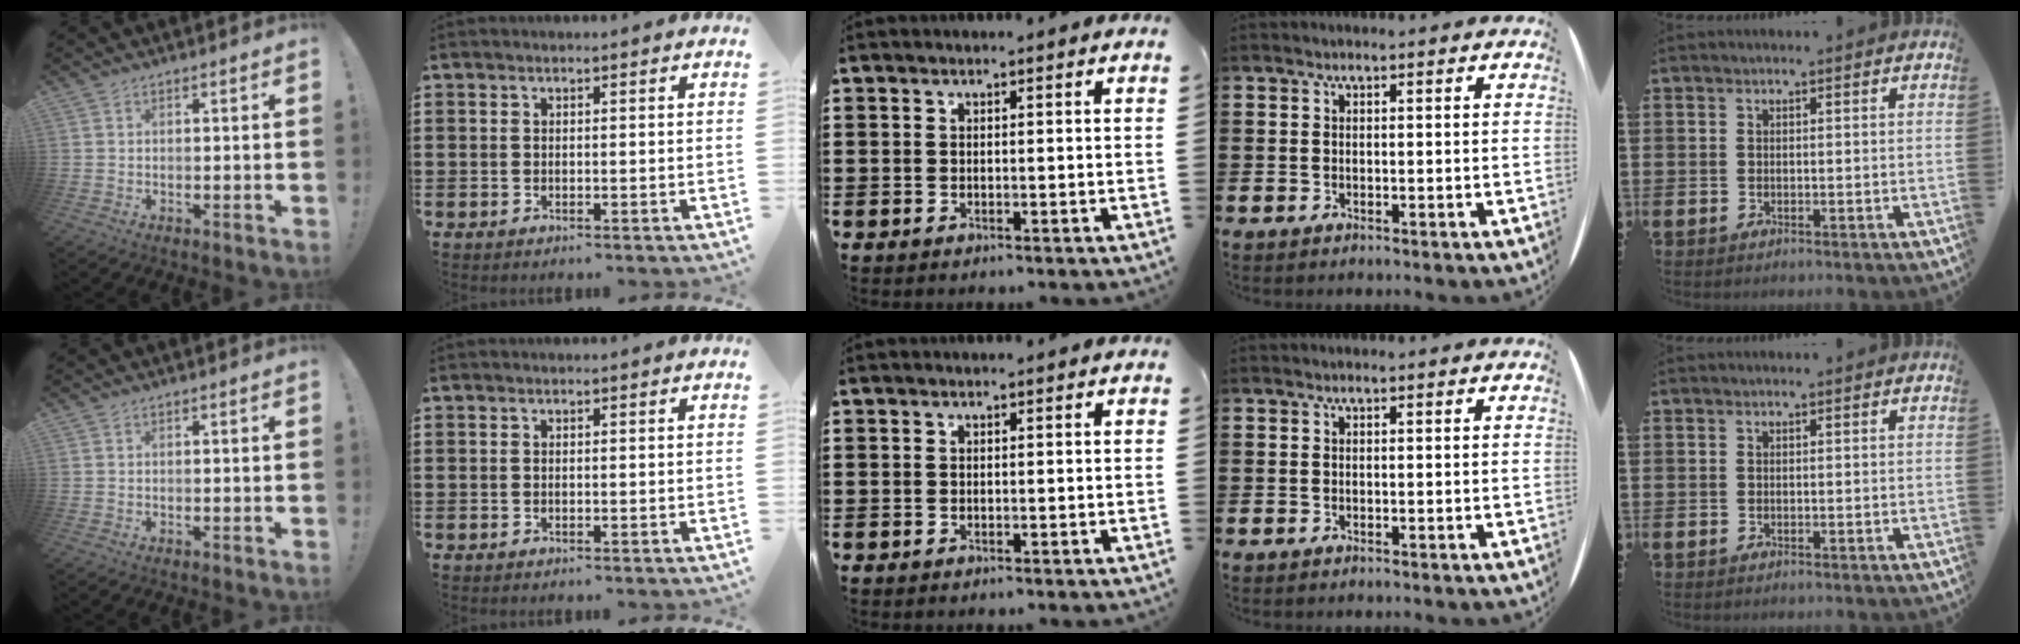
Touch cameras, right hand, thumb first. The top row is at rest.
{}